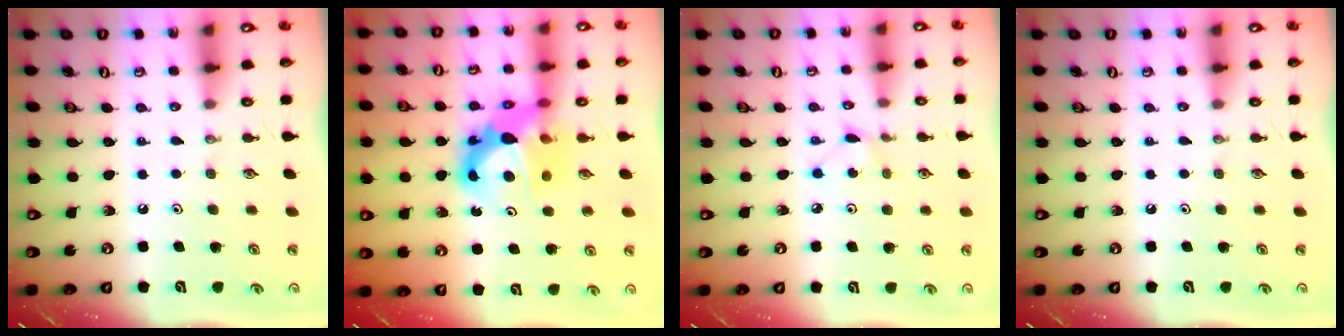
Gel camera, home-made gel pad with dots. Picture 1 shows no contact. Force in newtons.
{"total": 10.9, "press": 10.8, "slide": 0.9}
{"total": 3.0, "press": 3.0, "slide": 0.3}
{"total": 0.0}